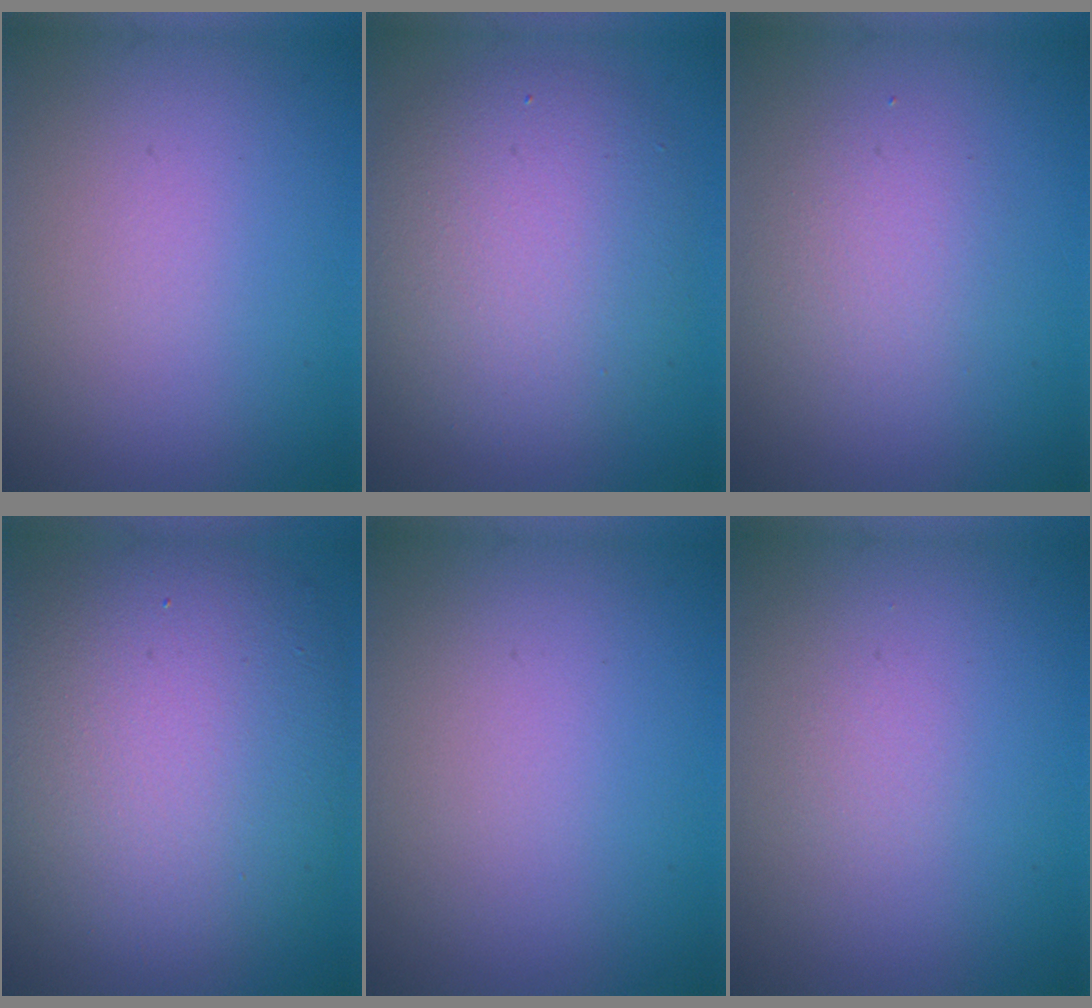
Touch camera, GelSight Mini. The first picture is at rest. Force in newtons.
{"total": 6.7, "press": 6.7, "slide": 0.2}
{"total": 2.2, "press": 2.2, "slide": 0.2}
{"total": 12.0, "press": 12.0, "slide": 1.1}
{"total": 0.0}
{"total": 0.6, "press": 0.6, "slide": 0.0}